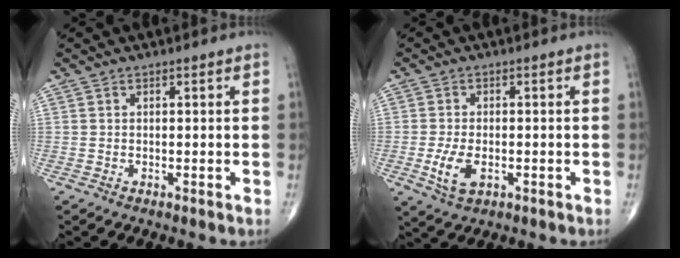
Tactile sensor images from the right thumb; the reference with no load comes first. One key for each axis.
{"total": 5.5, "fx": -1.5, "fy": 2.9, "fz": 4.4, "tx": -0.092, "ty": -0.003, "tz": -0.023}